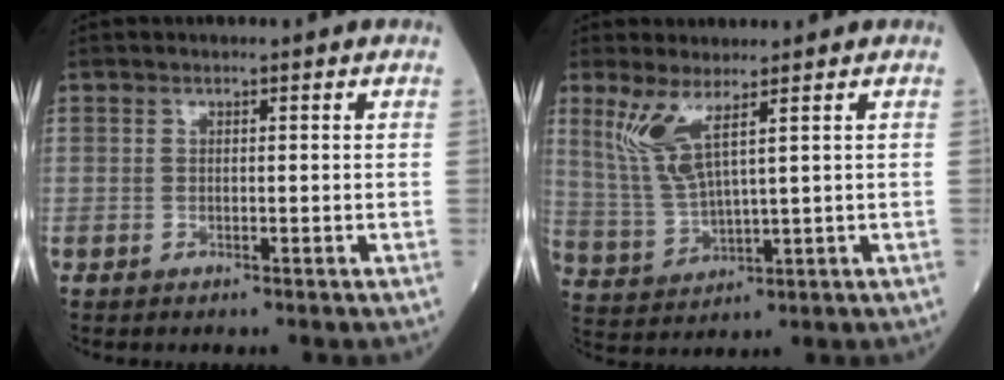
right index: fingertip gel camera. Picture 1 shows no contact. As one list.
[{"total": 6.7, "force": [3.6, 0.7, 5.6], "torque": [-0.136, -0.003, 0.086]}]